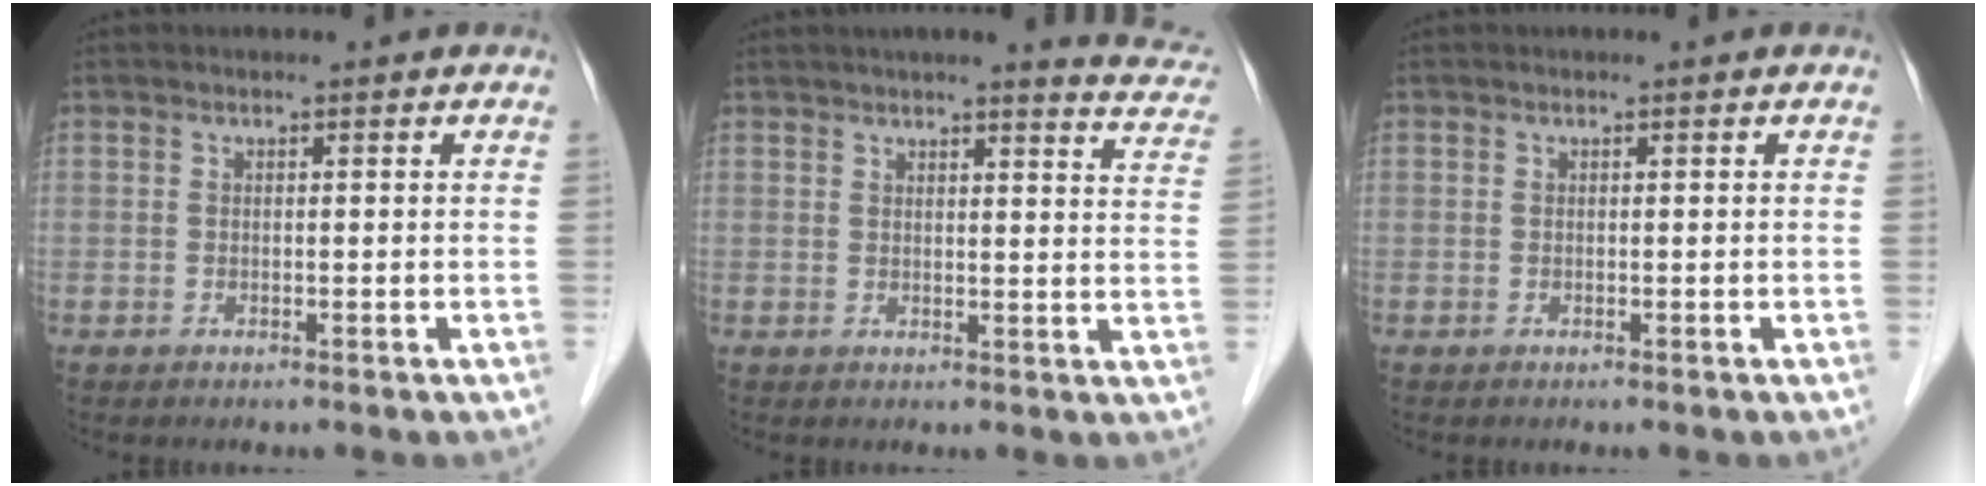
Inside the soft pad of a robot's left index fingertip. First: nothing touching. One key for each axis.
{"total": 10.4, "fx": 9.6, "fy": 0.8, "fz": 3.9, "tx": -0.031, "ty": -0.022, "tz": 0.086}
{"total": 0.0}